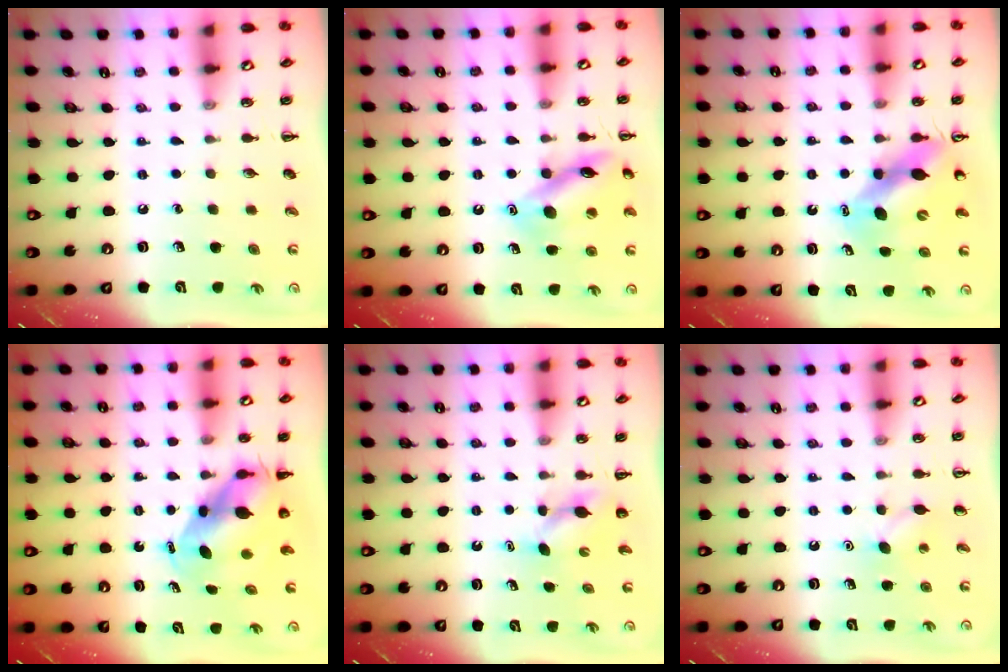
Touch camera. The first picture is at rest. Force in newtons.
{"total": 12.8, "press": 12.8, "slide": 0.8}
{"total": 10.7, "press": 10.2, "slide": 3.1}
{"total": 7.1, "press": 6.9, "slide": 1.6}
{"total": 4.0, "press": 3.9, "slide": 1.0}
{"total": 4.6, "press": 4.5, "slide": 1.2}